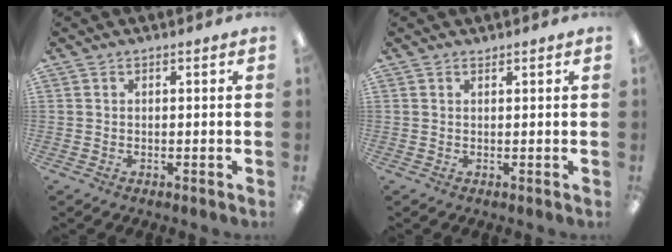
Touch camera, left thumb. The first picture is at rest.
{"total": 0.8, "force": [0.8, 0.1, 0.0], "torque": [-0.002, -0.001, 0.016]}